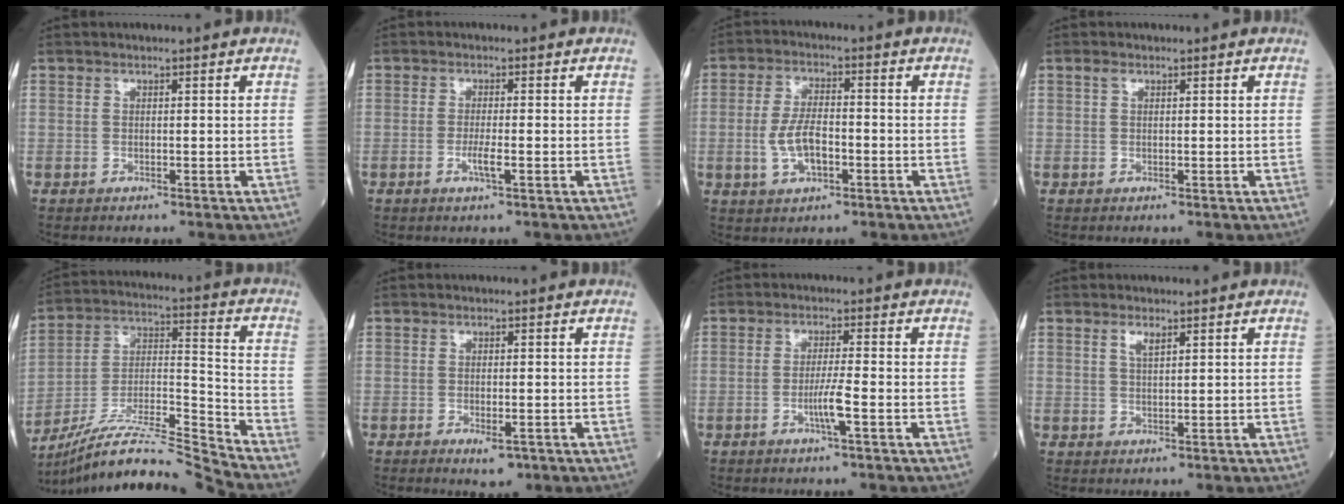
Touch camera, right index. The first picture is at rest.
{"total": 2.3, "force": [-0.8, 0.0, 2.2], "torque": [-0.044, -0.003, -0.015]}
{"total": 6.4, "force": [-1.7, 2.7, 5.5], "torque": [-0.117, 0.004, -0.029]}
{"total": 0.8, "force": [0.4, 0.4, 0.5], "torque": [-0.013, 0.008, 0.008]}
{"total": 17.4, "force": [-16.4, -2.7, 5.3], "torque": [-0.091, 0.019, -0.294]}
{"total": 2.6, "force": [-1.4, 0.9, 2.0], "torque": [-0.031, -0.002, -0.016]}
{"total": 3.7, "force": [-1.4, -0.4, 3.4], "torque": [-0.065, -0.005, -0.029]}
{"total": 1.8, "force": [1.0, 0.4, 1.4], "torque": [-0.029, 0.001, 0.021]}